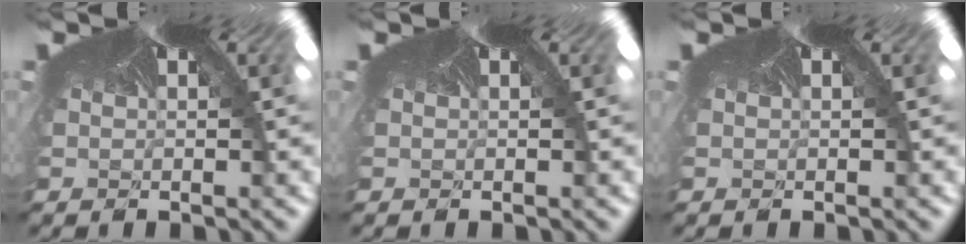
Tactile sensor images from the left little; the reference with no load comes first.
{"total": 0.0}
{"total": 0.0}